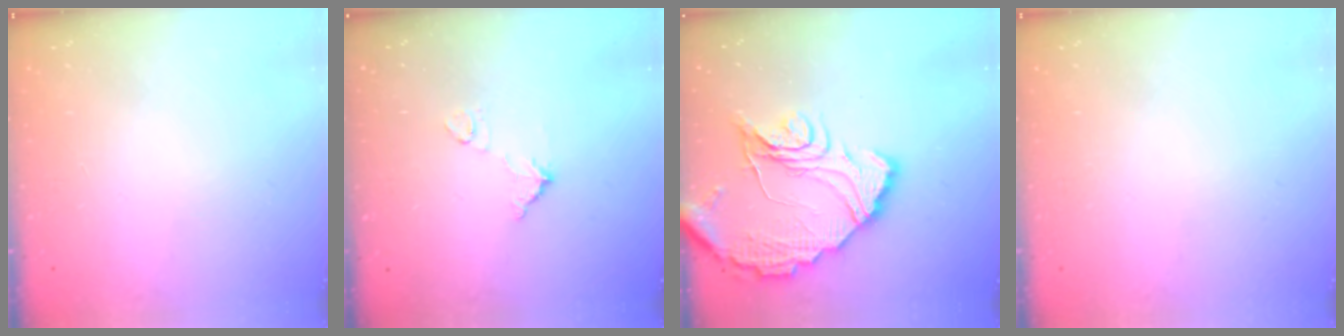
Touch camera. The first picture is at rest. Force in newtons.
{"total": 6.2, "press": 6.2, "slide": 0.3}
{"total": 16.6, "press": 16.6, "slide": 1.0}
{"total": 0.0}